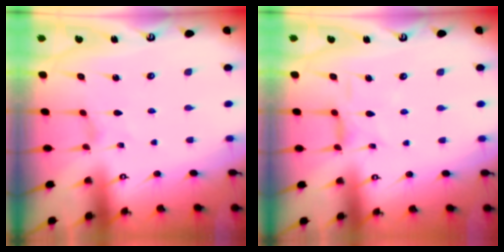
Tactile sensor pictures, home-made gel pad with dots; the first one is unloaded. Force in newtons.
{"total": 4.8, "press": 4.8, "slide": 0.5}